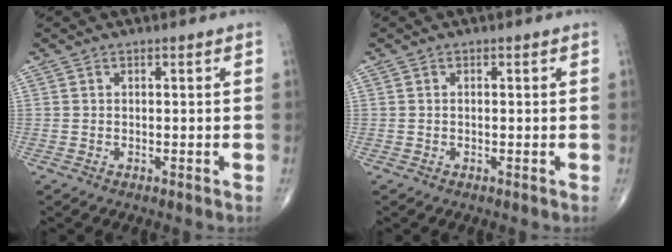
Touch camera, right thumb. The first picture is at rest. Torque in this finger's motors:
{"motor_torque": [0.28, -0.53, -0.30, -0.23, -0.01]}